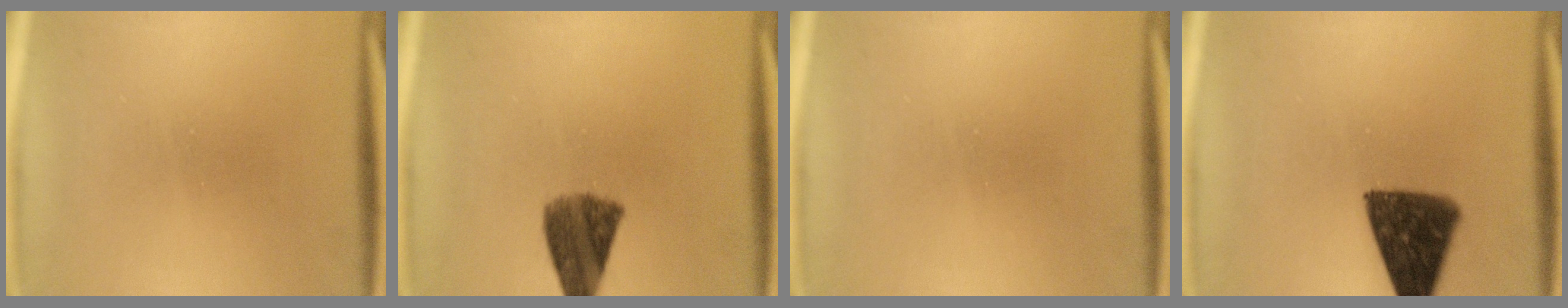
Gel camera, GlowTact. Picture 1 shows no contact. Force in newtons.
{"total": 7.6}
{"total": 0.0}
{"total": 12.4}